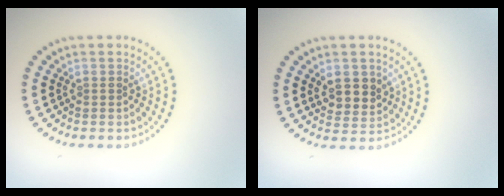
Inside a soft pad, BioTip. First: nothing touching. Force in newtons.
{"total": 3.0, "press": 2.8, "slide": 0.9}